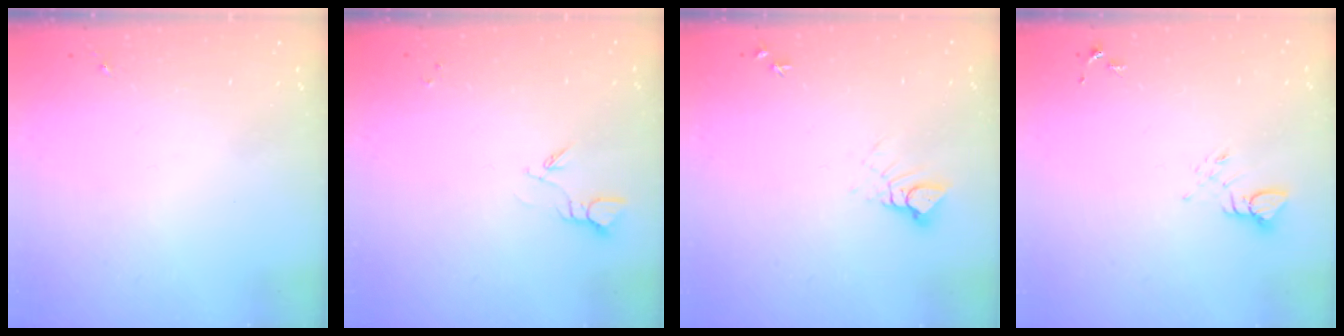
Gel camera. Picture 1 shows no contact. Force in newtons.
{"total": 3.3, "press": 3.3, "slide": 0.4}
{"total": 4.0, "press": 3.9, "slide": 0.4}
{"total": 3.8, "press": 3.8, "slide": 0.5}